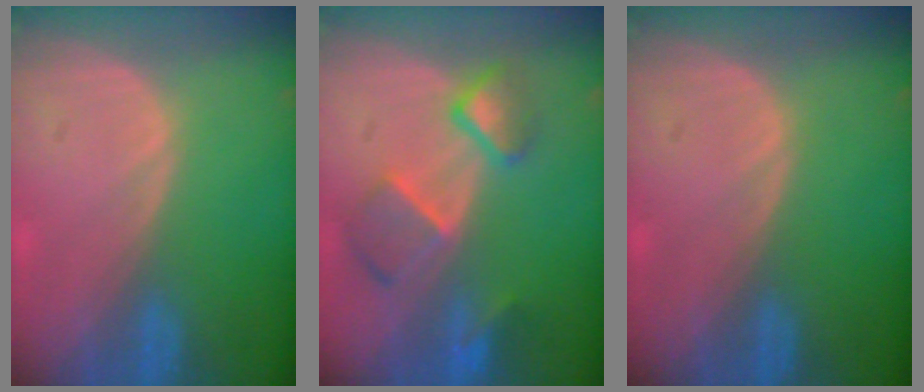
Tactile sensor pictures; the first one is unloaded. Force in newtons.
{"total": 7.3, "press": 6.6, "slide": 3.2}
{"total": 0.0}